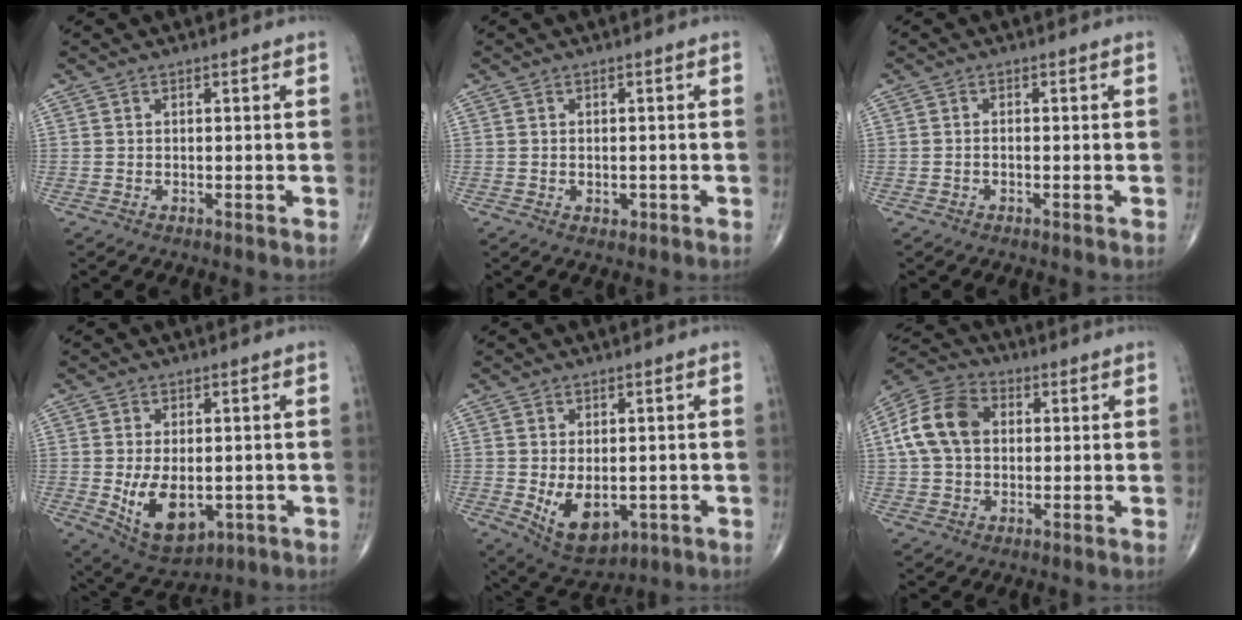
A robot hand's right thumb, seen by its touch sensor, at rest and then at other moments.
{"total": 1.6, "force": [-0.4, 1.2, 1.1], "torque": [-0.012, -0.001, -0.003]}
{"total": 0.7, "force": [-0.4, 0.3, 0.5], "torque": [-0.009, 0.004, -0.008]}
{"total": 11.0, "force": [-1.9, 6.4, 8.7], "torque": [-0.131, -0.012, -0.012]}
{"total": 9.5, "force": [-1.8, 5.8, 7.4], "torque": [-0.104, -0.012, -0.009]}
{"total": 12.3, "force": [1.7, 8.9, 8.3], "torque": [-0.153, 0.024, 0.021]}